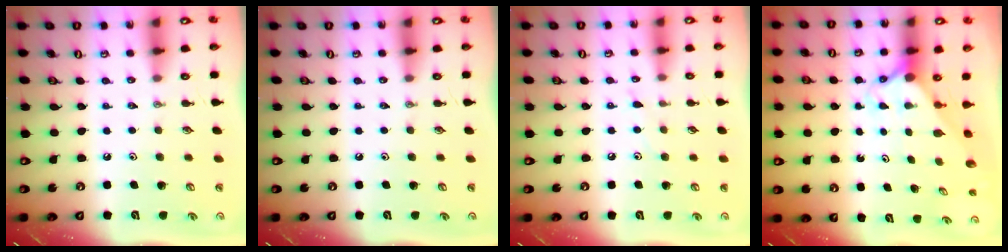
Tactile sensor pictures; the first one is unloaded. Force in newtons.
{"total": 0.0}
{"total": 5.2, "press": 5.2, "slide": 0.6}
{"total": 2.1, "press": 2.1, "slide": 0.2}